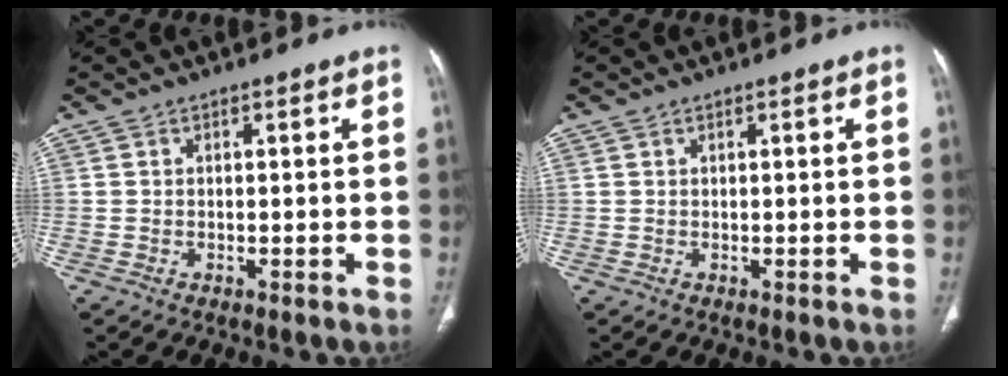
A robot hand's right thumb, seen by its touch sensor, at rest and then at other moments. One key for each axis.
{"total": 0.0}